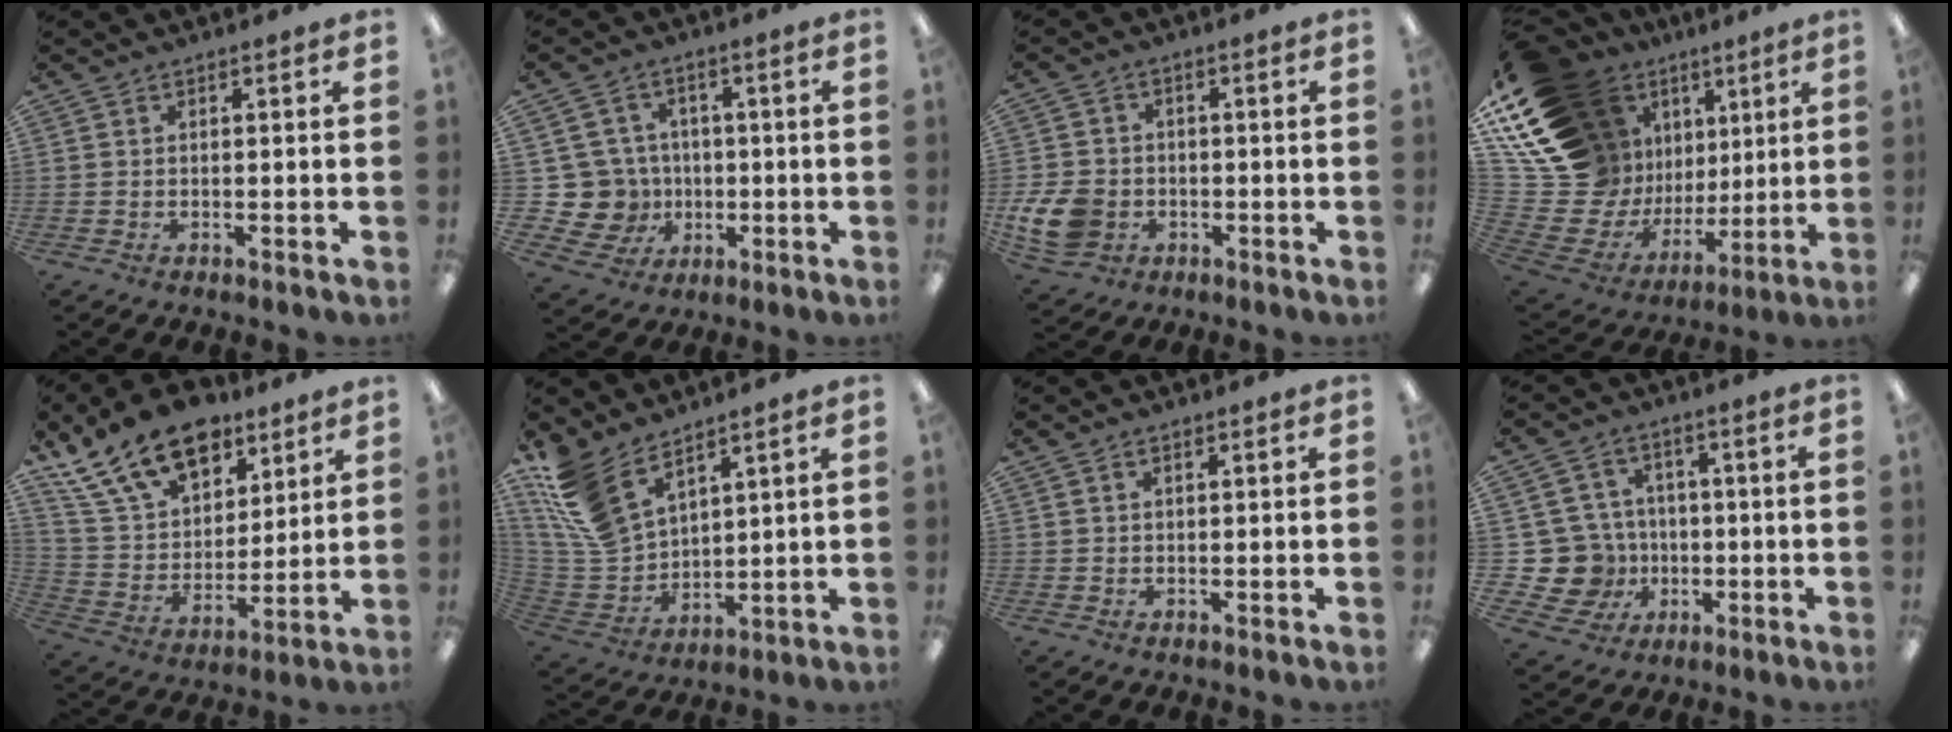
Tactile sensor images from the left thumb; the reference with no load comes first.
{"total": 10.9, "force": [-0.9, 10.5, 2.9], "torque": [-0.090, 0.011, -0.004]}
{"total": 9.3, "force": [-2.5, 7.4, 5.1], "torque": [-0.120, 0.012, -0.046]}
{"total": 20.8, "force": [10.5, 15.1, 9.8], "torque": [-0.190, -0.102, 0.239]}
{"total": 19.6, "force": [13.5, 10.7, 9.2], "torque": [-0.166, -0.071, 0.246]}
{"total": 14.6, "force": [10.3, 7.2, 7.4], "torque": [-0.195, -0.043, 0.200]}
{"total": 0.9, "force": [0.7, 0.4, 0.4], "torque": [-0.009, 0.002, 0.012]}
{"total": 12.8, "force": [-2.1, 12.0, 4.2], "torque": [-0.116, 0.018, -0.025]}